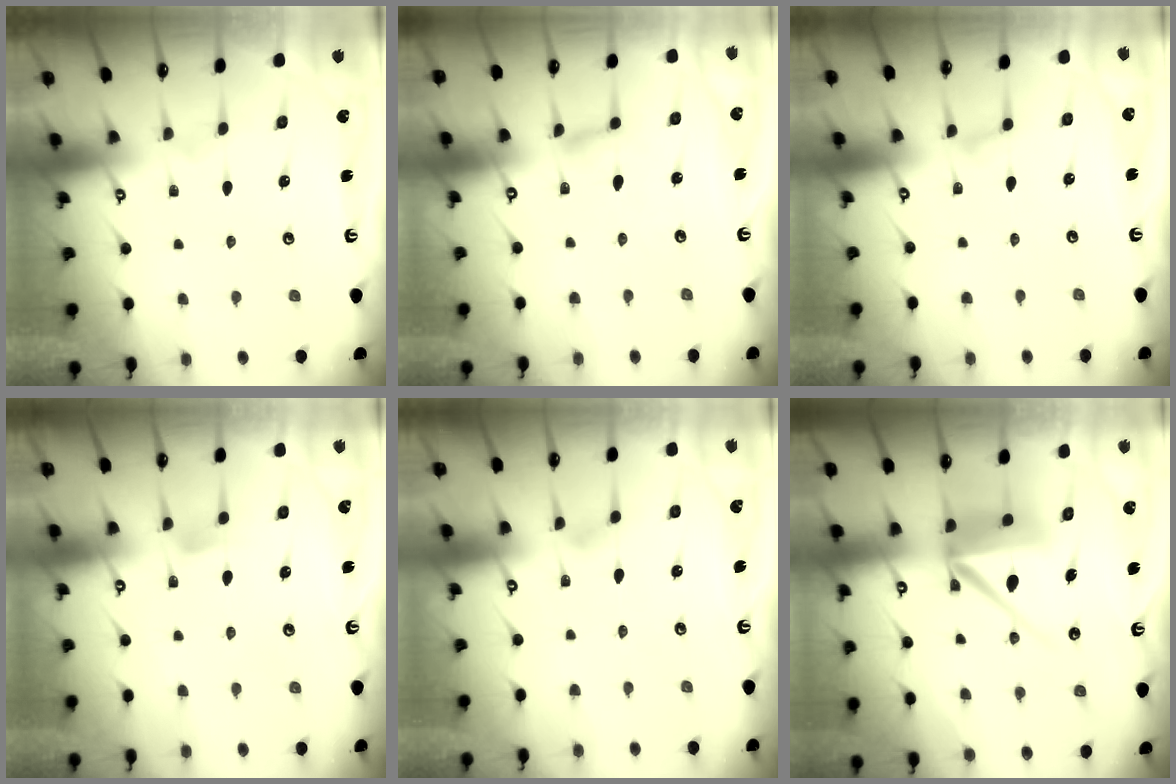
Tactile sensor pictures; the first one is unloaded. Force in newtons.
{"total": 2.6, "press": 2.6, "slide": 0.3}
{"total": 2.2, "press": 2.1, "slide": 0.3}
{"total": 5.6, "press": 5.5, "slide": 0.8}
{"total": 2.5, "press": 2.5, "slide": 0.4}
{"total": 12.4, "press": 12.3, "slide": 1.8}